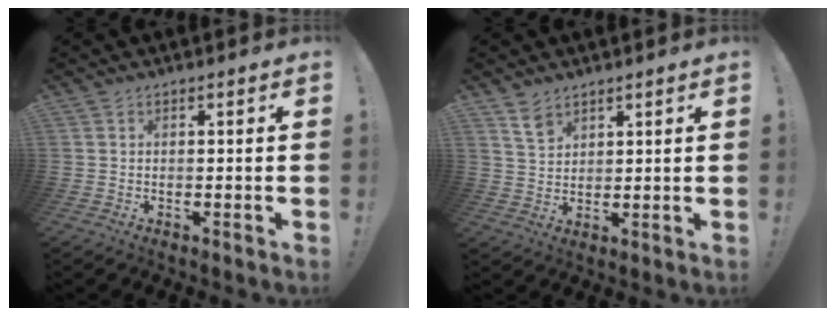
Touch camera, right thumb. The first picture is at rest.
{"total": 5.4, "force": [4.1, 3.1, 1.7], "torque": [-0.027, -0.025, 0.077]}